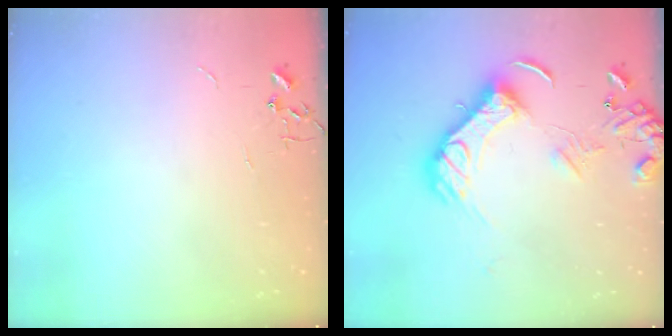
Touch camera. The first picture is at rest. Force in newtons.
{"total": 15.7, "press": 15.6, "slide": 1.9}